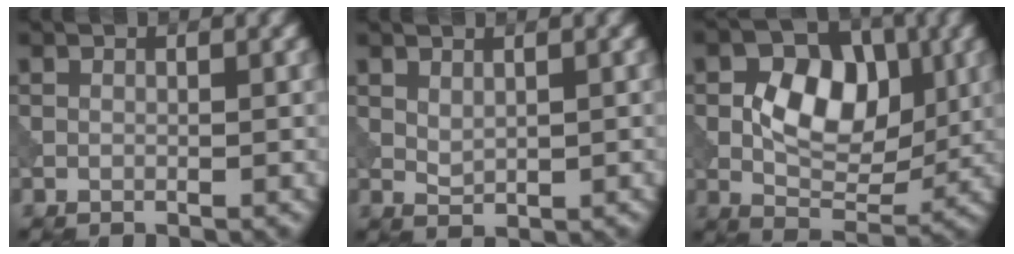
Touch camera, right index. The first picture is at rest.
{"total": 1.3, "force": [0.7, 0.6, 0.9], "torque": [-0.021, -0.005, 0.019]}
{"total": 7.2, "force": [0.5, 4.8, 5.4], "torque": [-0.080, -0.004, 0.004]}